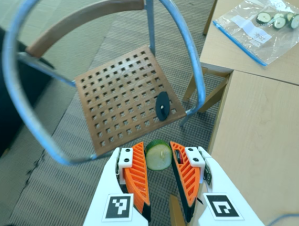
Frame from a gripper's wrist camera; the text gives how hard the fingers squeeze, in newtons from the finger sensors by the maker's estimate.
{"total": 7.9, "left": 7.5, "right": 8.3}